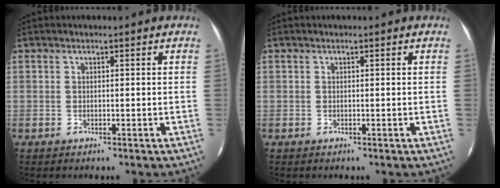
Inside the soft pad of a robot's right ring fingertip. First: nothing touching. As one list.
[{"total": 0.0}]